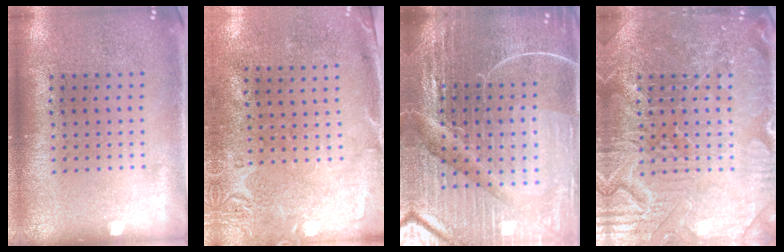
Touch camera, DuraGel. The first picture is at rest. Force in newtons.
{"total": 2.8, "press": 2.1, "slide": 1.7}
{"total": 6.4, "press": 5.7, "slide": 2.9}
{"total": 4.5, "press": 4.5, "slide": 0.6}